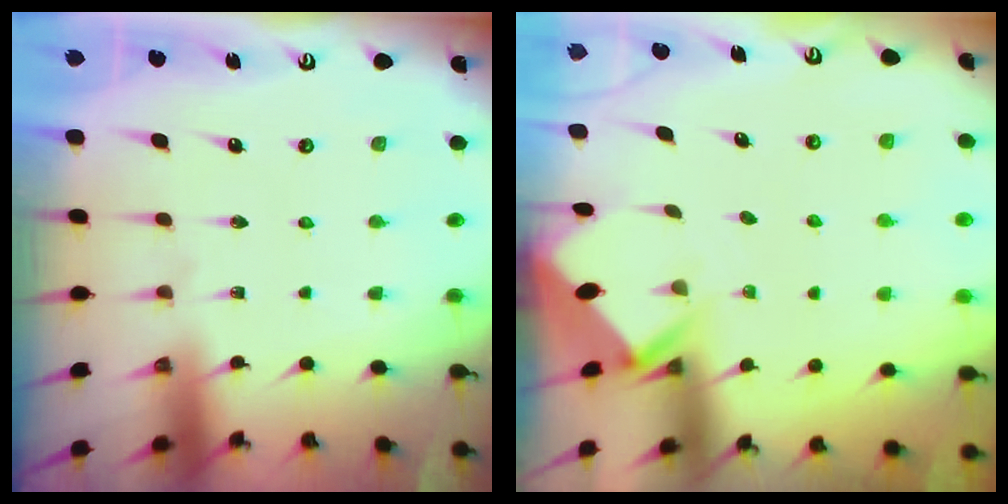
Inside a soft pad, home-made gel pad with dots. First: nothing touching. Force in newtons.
{"total": 2.2, "press": 2.2, "slide": 0.1}